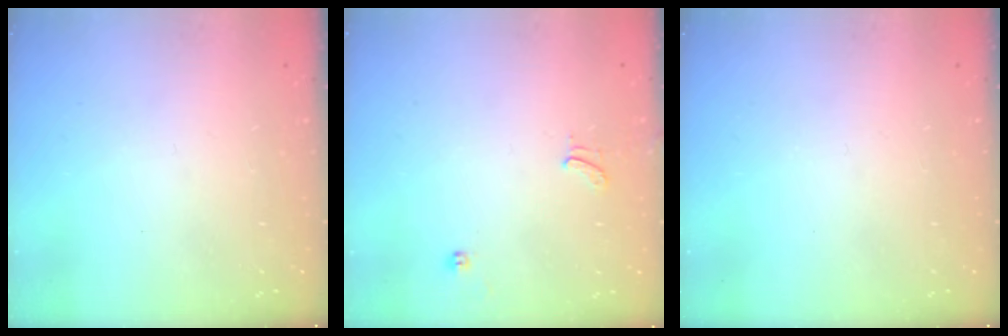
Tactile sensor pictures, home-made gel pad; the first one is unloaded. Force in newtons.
{"total": 1.5, "press": 1.2, "slide": 1.0}
{"total": 0.0}